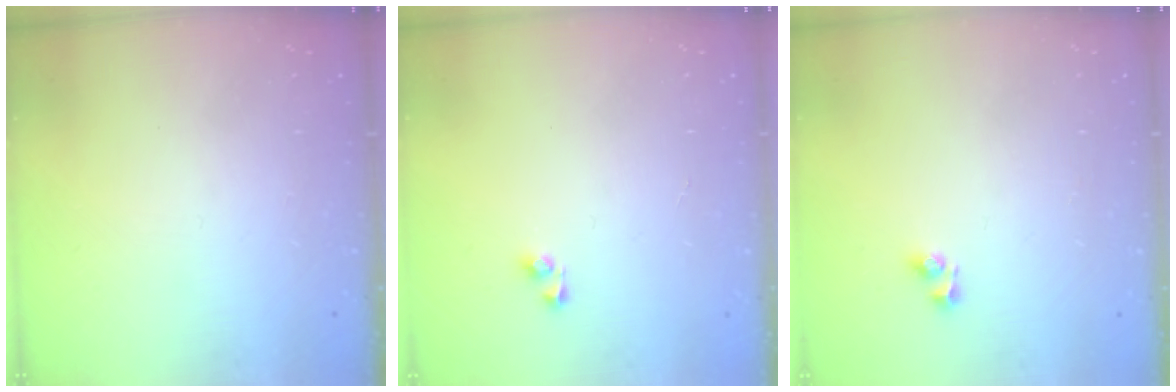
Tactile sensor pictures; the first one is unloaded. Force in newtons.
{"total": 2.9, "press": 2.9, "slide": 0.2}
{"total": 4.0, "press": 4.0, "slide": 0.3}